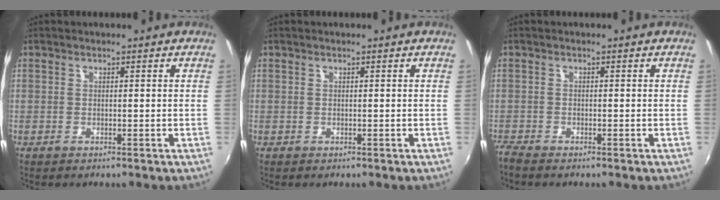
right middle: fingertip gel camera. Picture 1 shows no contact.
{"total": 0.0}
{"total": 2.0, "force": [-1.9, 0.2, 0.6], "torque": [-0.019, -0.010, -0.039]}